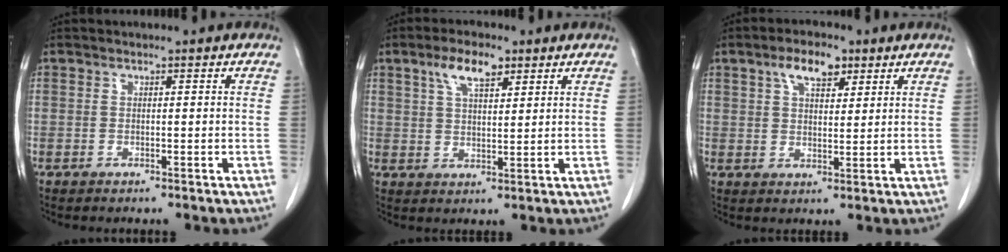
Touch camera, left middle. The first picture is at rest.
{"total": 6.0, "force": [3.5, 2.2, 4.3], "torque": [-0.088, 0.011, 0.065]}
{"total": 5.8, "force": [3.3, 2.5, 4.0], "torque": [-0.074, 0.011, 0.058]}